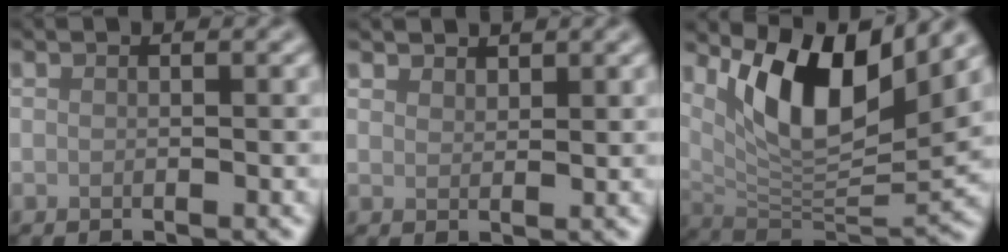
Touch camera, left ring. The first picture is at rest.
{"total": 1.4, "force": [1.3, 0.6, 0.3], "torque": [-0.008, -0.001, 0.015]}
{"total": 10.0, "force": [4.1, 3.8, 8.3], "torque": [-0.138, -0.019, 0.079]}